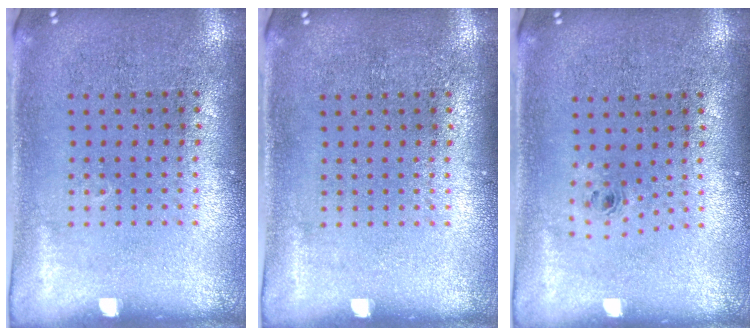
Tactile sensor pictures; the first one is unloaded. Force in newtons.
{"total": 0.0}
{"total": 0.6, "press": 0.3, "slide": 0.6}